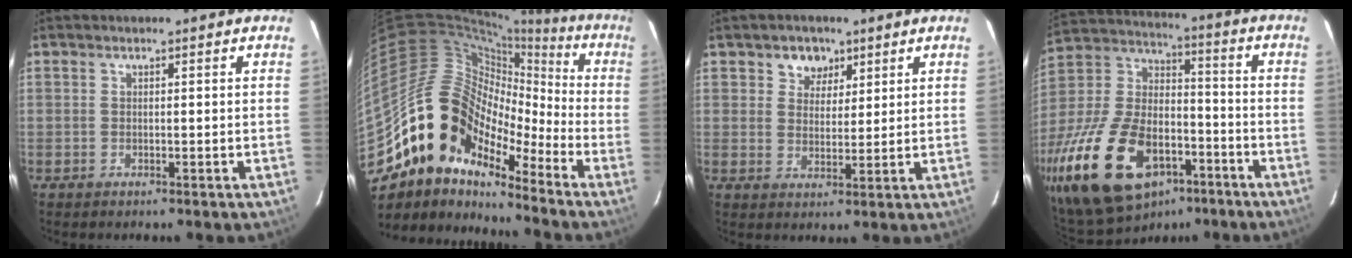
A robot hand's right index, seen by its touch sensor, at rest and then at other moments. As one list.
[{"total": 15.8, "force": [-10.2, 10.1, 6.7], "torque": [-0.117, 0.024, -0.208]}, {"total": 4.9, "force": [2.8, 3.9, 1.1], "torque": [-0.008, 0.007, 0.047]}, {"total": 29.9, "force": [-15.5, 16.5, 19.5], "torque": [-0.417, -0.010, -0.249]}]